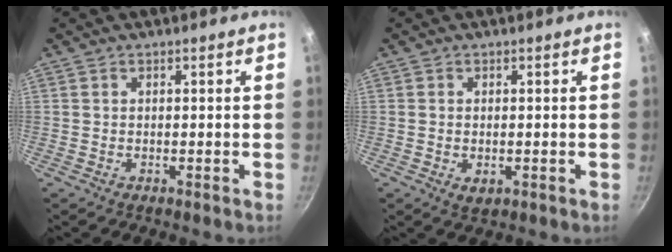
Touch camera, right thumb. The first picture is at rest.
{"total": 2.4, "force": [-0.4, 1.5, 1.8], "torque": [-0.029, -0.006, -0.004]}